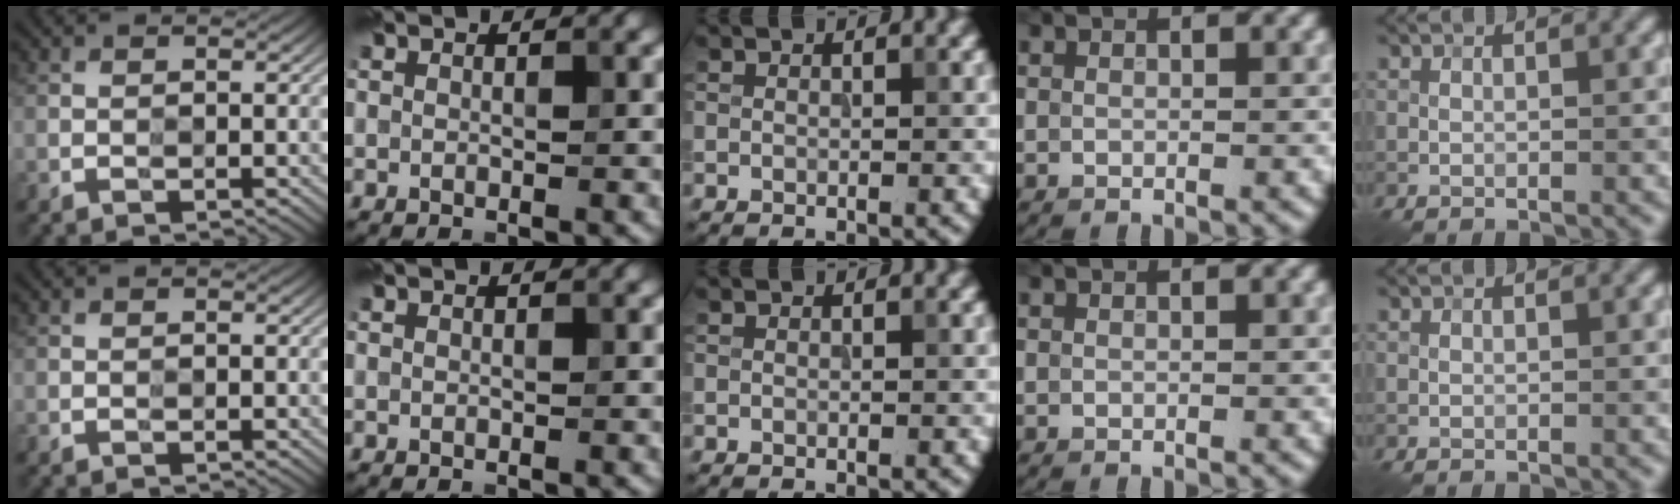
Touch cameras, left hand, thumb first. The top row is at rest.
{}